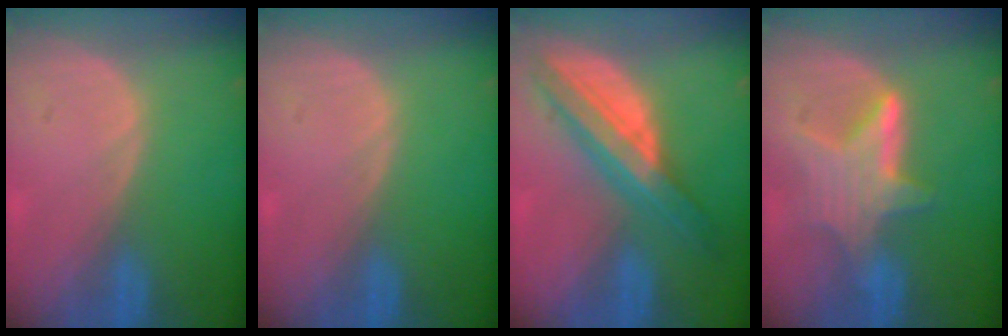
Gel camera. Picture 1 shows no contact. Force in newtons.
{"total": 0.0}
{"total": 8.6, "press": 8.6, "slide": 0.5}
{"total": 6.5, "press": 6.4, "slide": 1.0}